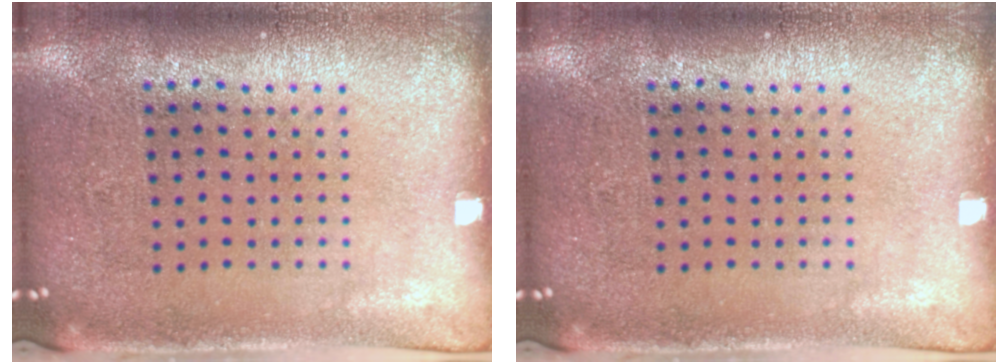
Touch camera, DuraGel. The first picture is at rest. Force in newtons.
{"total": 0.0}